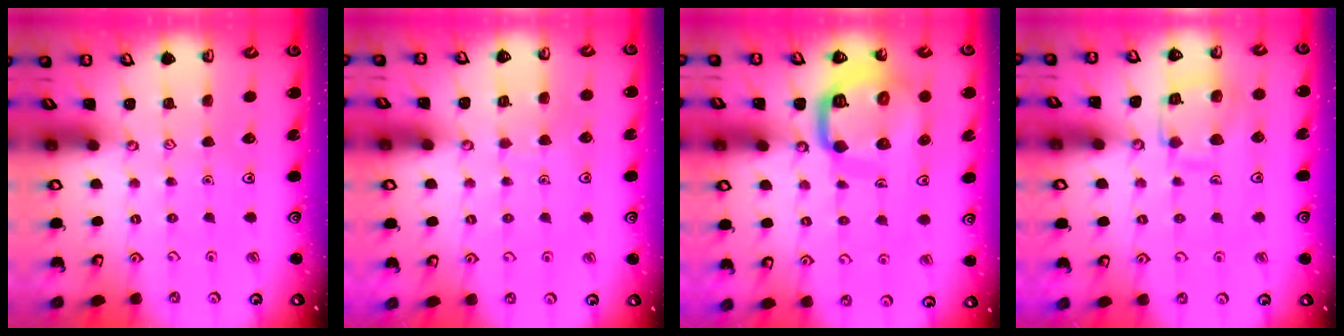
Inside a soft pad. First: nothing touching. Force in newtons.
{"total": 5.0, "press": 4.9, "slide": 0.4}
{"total": 14.0, "press": 13.9, "slide": 1.5}
{"total": 11.2, "press": 11.2, "slide": 1.0}